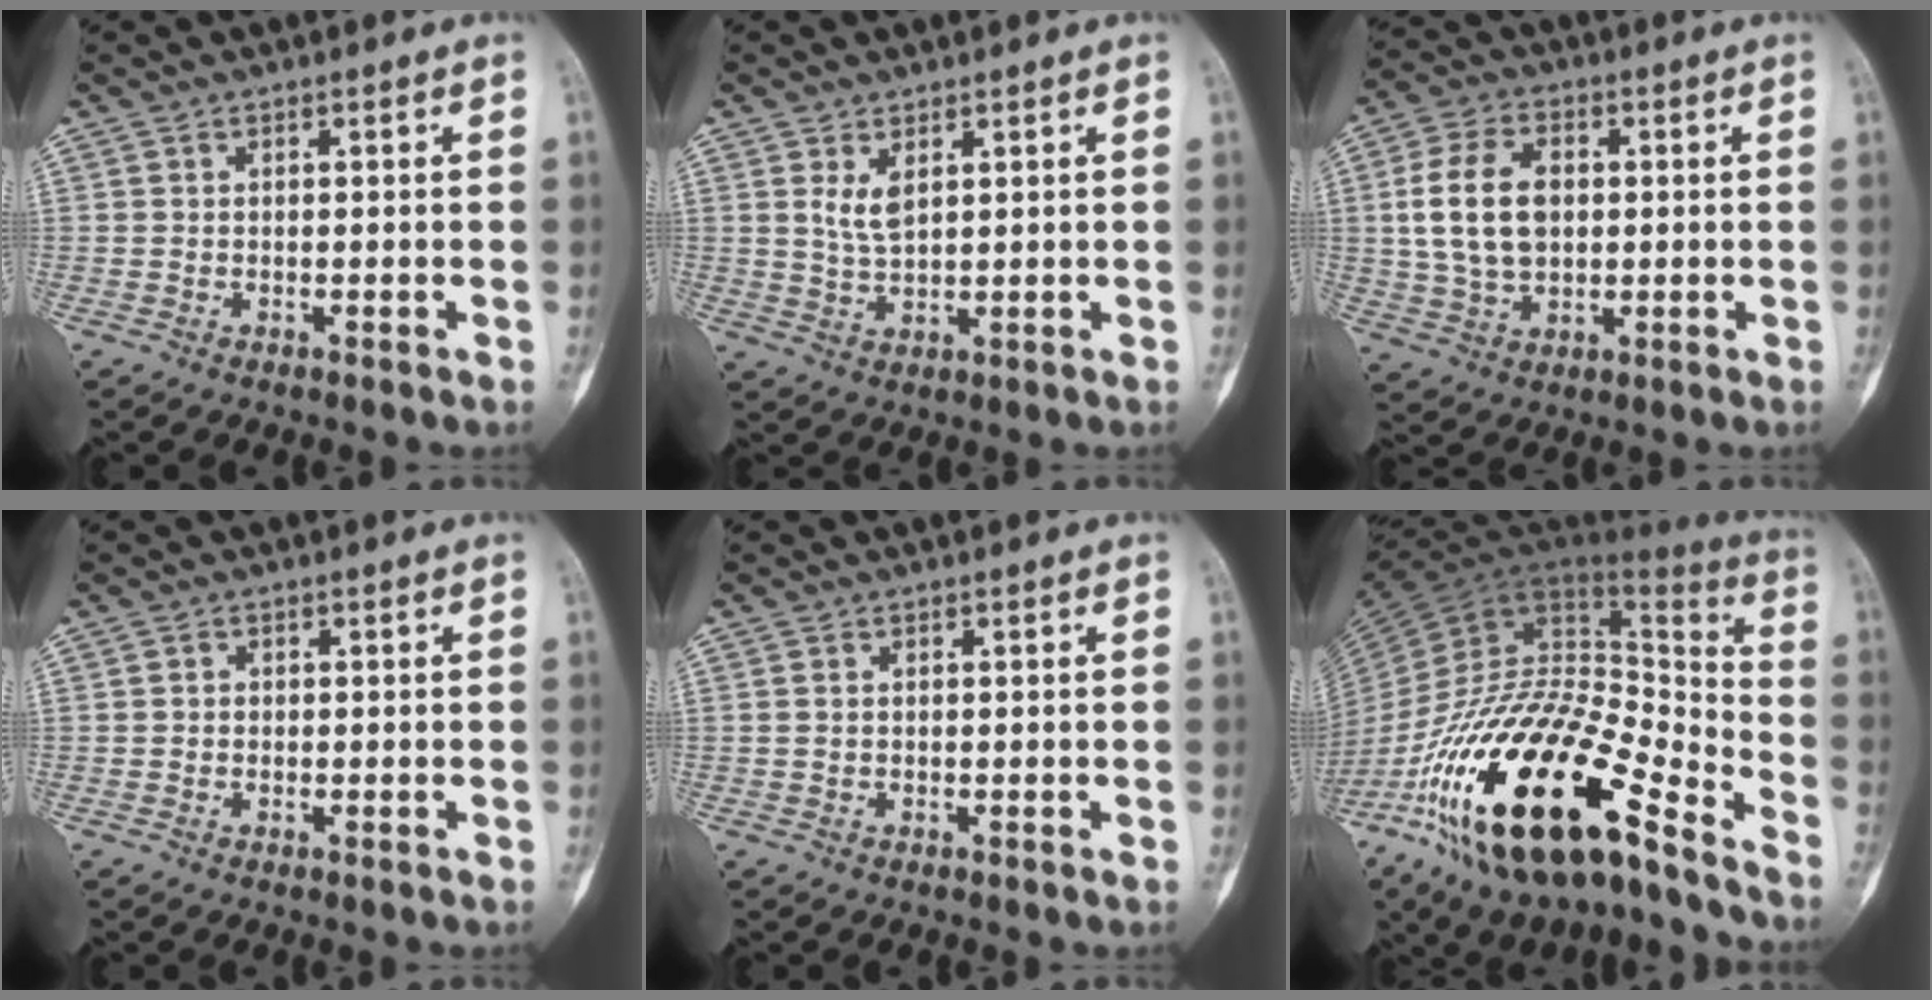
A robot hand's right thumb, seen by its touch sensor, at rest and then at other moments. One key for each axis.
{"total": 3.8, "fx": 1.7, "fy": 1.8, "fz": 2.9, "tx": -0.053, "ty": -0.014, "tz": 0.040}
{"total": 12.2, "fx": 1.4, "fy": 8.0, "fz": 9.0, "tx": -0.162, "ty": 0.004, "tz": 0.029}
{"total": 0.8, "fx": -0.1, "fy": 0.7, "fz": 0.3, "tx": -0.001, "ty": 0.002, "tz": -0.004}
{"total": 0.0}
{"total": 31.7, "fx": -18.5, "fy": 11.4, "fz": 23.0, "tx": -0.422, "ty": 0.052, "tz": -0.320}